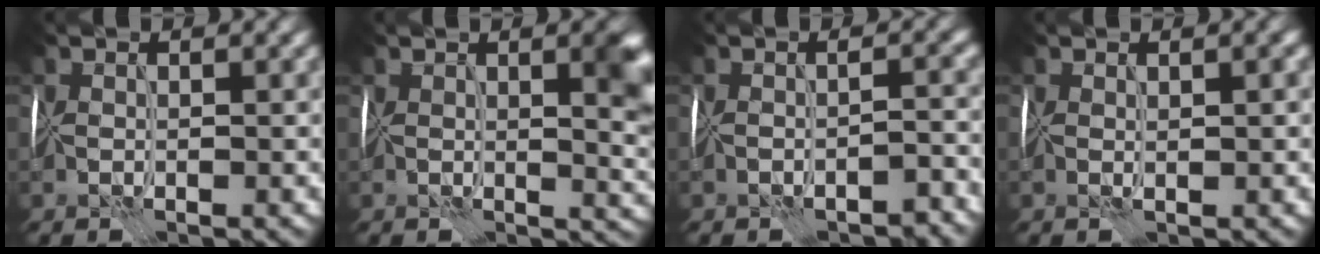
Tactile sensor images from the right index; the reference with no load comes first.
{"total": 5.7, "force": [1.2, 2.1, 5.1], "torque": [-0.061, -0.001, 0.023]}
{"total": 2.6, "force": [-2.3, 0.4, 1.2], "torque": [-0.021, 0.001, -0.032]}
{"total": 0.8, "force": [0.3, 0.2, 0.7], "torque": [-0.013, 0.001, 0.008]}